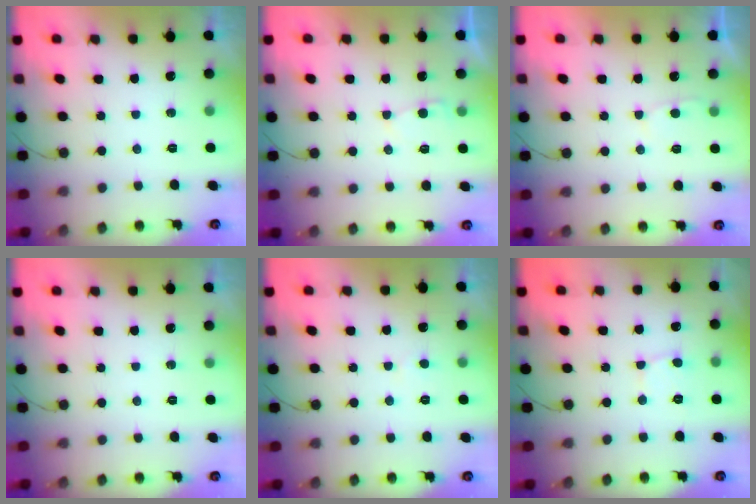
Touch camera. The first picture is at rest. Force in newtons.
{"total": 2.0, "press": 2.0, "slide": 0.3}
{"total": 2.4, "press": 2.4, "slide": 0.4}
{"total": 0.0}
{"total": 1.8, "press": 1.8, "slide": 0.2}
{"total": 2.7, "press": 2.7, "slide": 0.3}